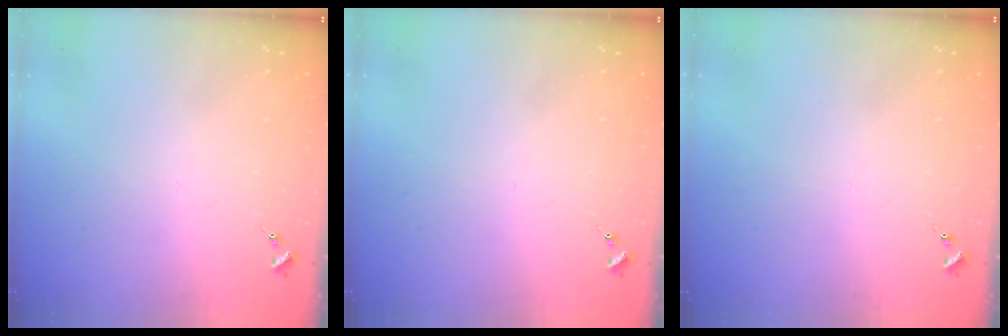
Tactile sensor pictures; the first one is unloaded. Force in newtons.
{"total": 0.0}
{"total": 0.0}